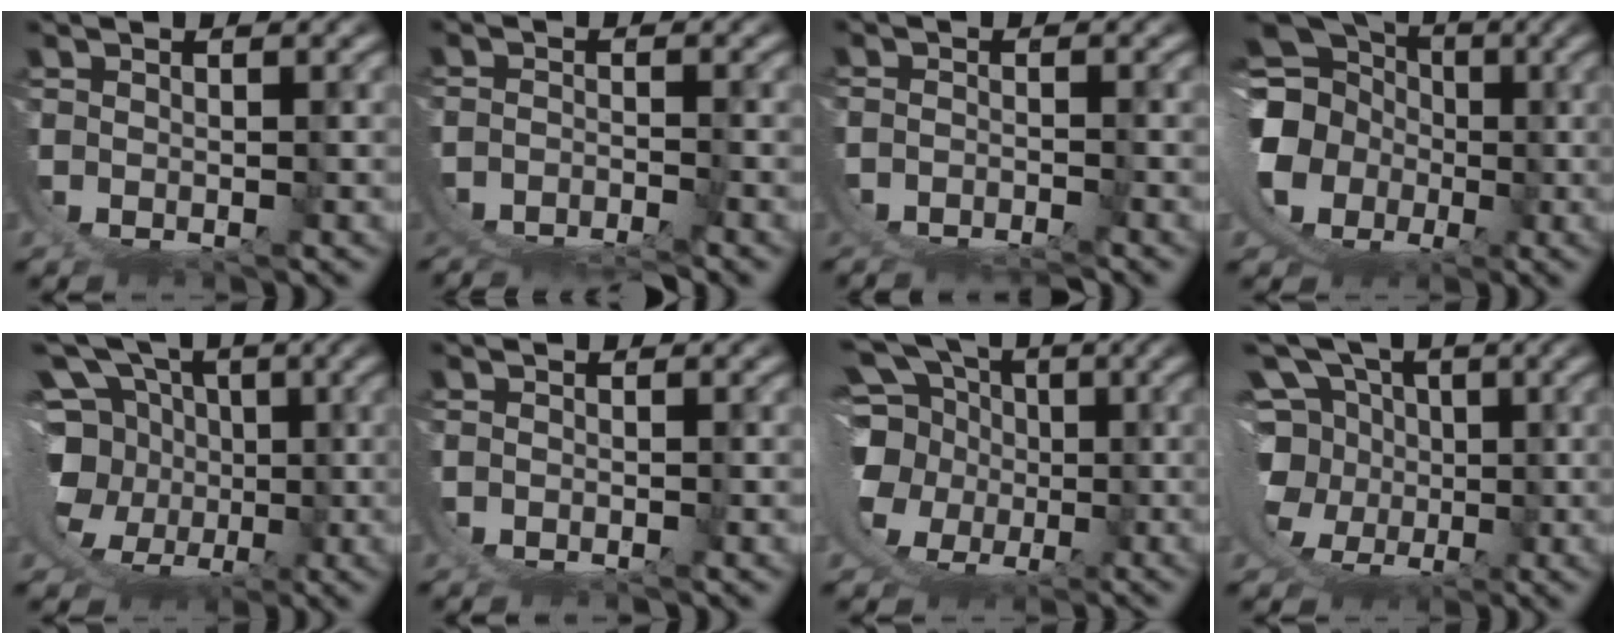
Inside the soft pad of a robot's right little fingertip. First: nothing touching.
{"total": 7.3, "force": [-5.5, 3.7, 3.2], "torque": [-0.061, -0.031, -0.079]}
{"total": 6.1, "force": [-4.8, 3.2, 2.1], "torque": [-0.048, -0.025, -0.071]}
{"total": 15.2, "force": [0.3, 13.2, 7.5], "torque": [-0.173, -0.036, -0.002]}
{"total": 12.4, "force": [1.1, 9.2, 8.2], "torque": [-0.142, -0.035, 0.021]}
{"total": 1.6, "force": [-1.6, -0.1, 0.3], "torque": [-0.002, -0.004, -0.022]}
{"total": 13.9, "force": [1.0, 12.0, 7.0], "torque": [-0.145, -0.037, 0.006]}
{"total": 11.1, "force": [1.2, 8.6, 6.9], "torque": [-0.121, -0.034, 0.022]}